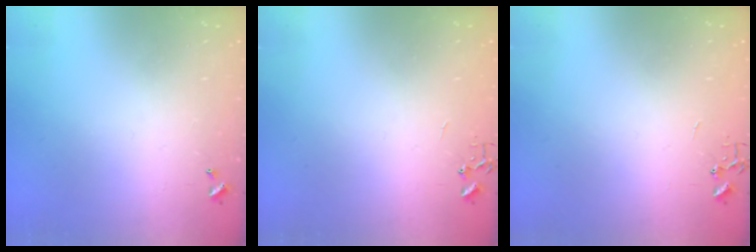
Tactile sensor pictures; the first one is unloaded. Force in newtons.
{"total": 0.0}
{"total": 0.0}